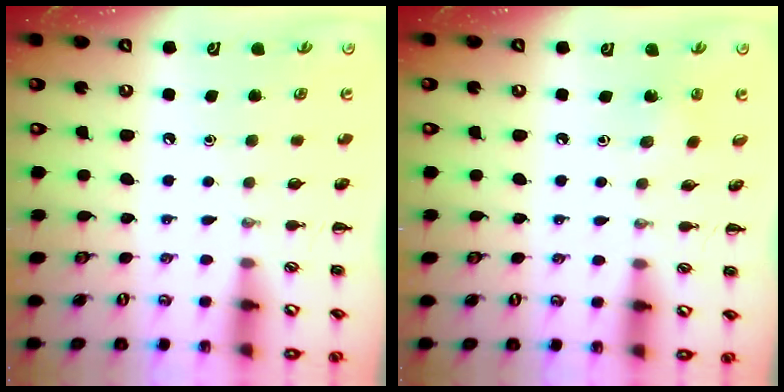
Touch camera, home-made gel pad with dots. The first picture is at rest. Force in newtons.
{"total": 2.4, "press": 2.3, "slide": 0.6}